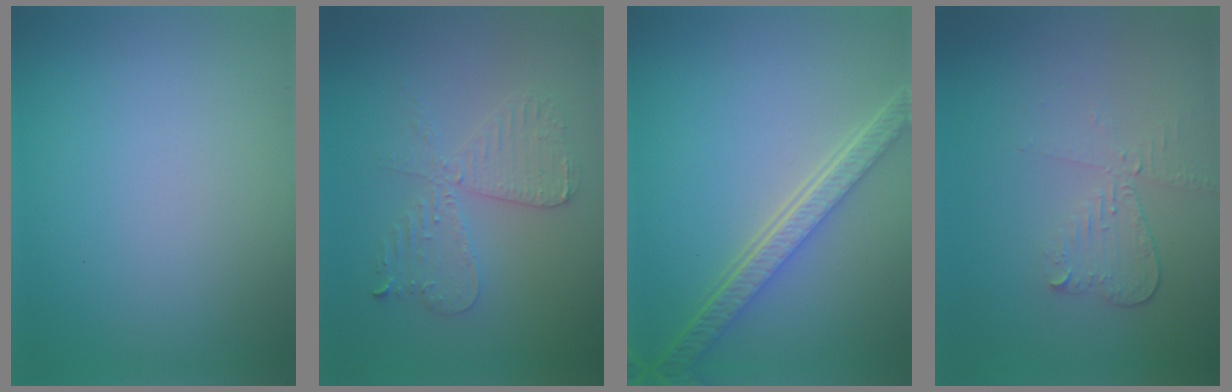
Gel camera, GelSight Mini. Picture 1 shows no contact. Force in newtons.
{"total": 4.2, "press": 3.6, "slide": 2.2}
{"total": 5.5, "press": 4.1, "slide": 3.8}
{"total": 3.0, "press": 2.6, "slide": 1.5}